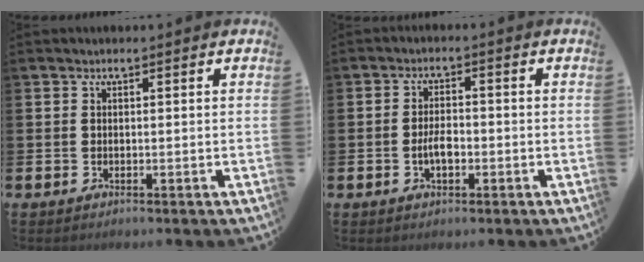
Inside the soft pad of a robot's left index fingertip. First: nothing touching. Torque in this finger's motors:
{"motor_torque": [0.26, 0.00, 0.09, 0.06]}